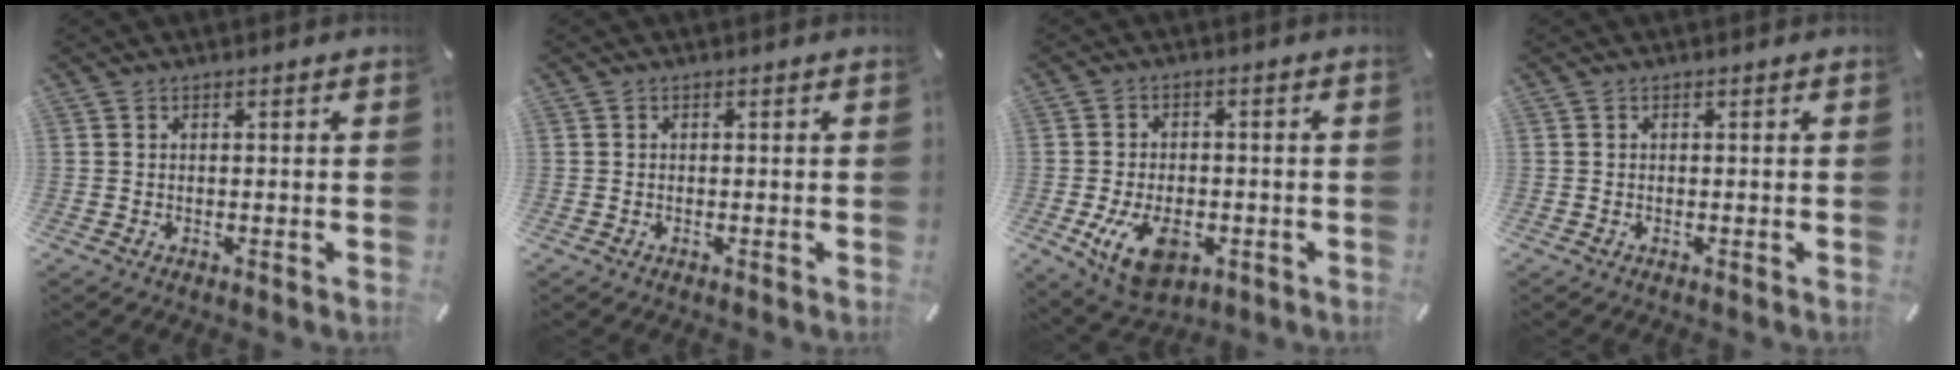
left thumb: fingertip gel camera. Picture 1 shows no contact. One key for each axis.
{"total": 0.0}
{"total": 10.6, "fx": -3.6, "fy": 6.7, "fz": 7.3, "tx": -0.140, "ty": 0.000, "tz": -0.063}
{"total": 0.0}